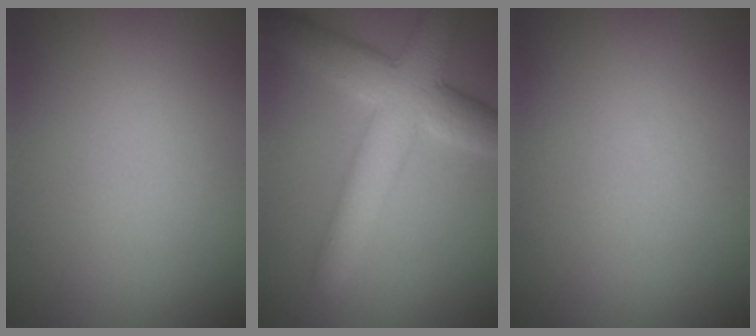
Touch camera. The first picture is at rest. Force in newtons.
{"total": 7.4, "press": 7.4, "slide": 0.2}
{"total": 0.0}